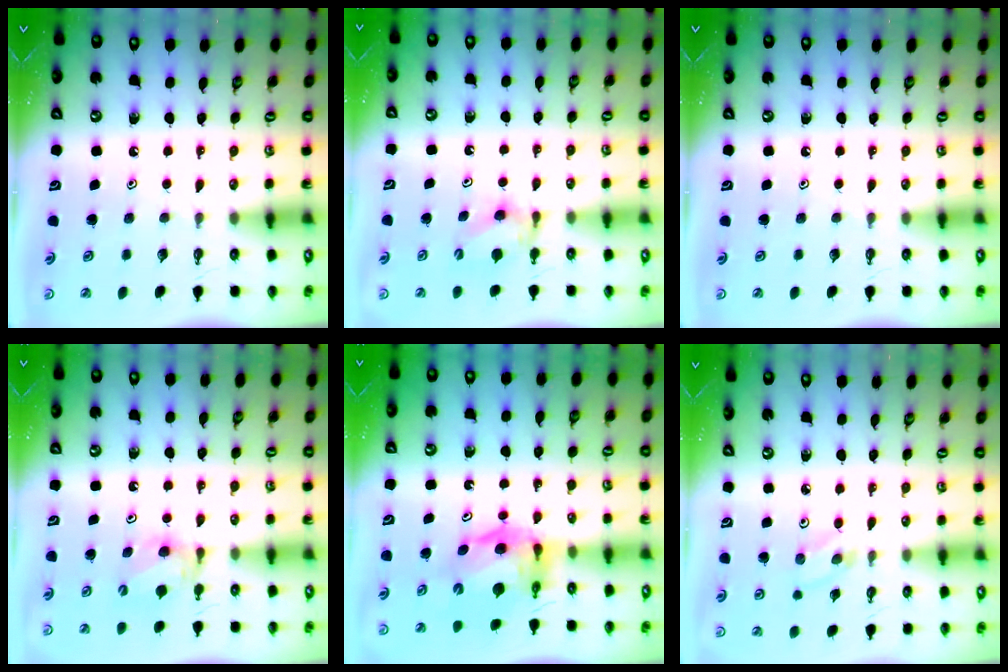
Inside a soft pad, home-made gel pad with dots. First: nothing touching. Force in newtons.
{"total": 5.7, "press": 5.7, "slide": 0.4}
{"total": 0.0}
{"total": 5.4, "press": 5.4, "slide": 0.6}
{"total": 7.6, "press": 7.5, "slide": 0.9}
{"total": 3.3, "press": 3.3, "slide": 0.4}